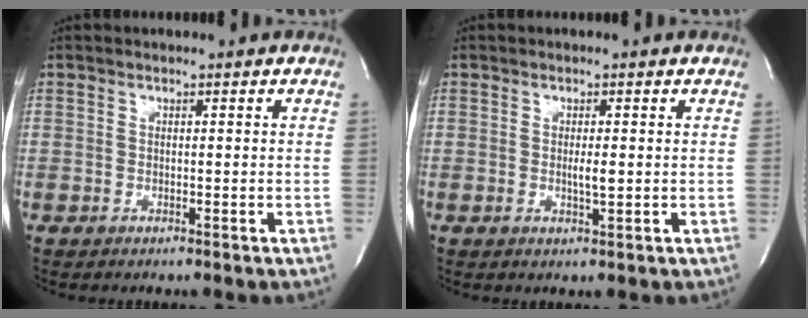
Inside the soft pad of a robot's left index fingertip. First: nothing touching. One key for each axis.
{"total": 1.7, "fx": -0.2, "fy": 0.2, "fz": 1.7, "tx": -0.033, "ty": -0.006, "tz": -0.003}